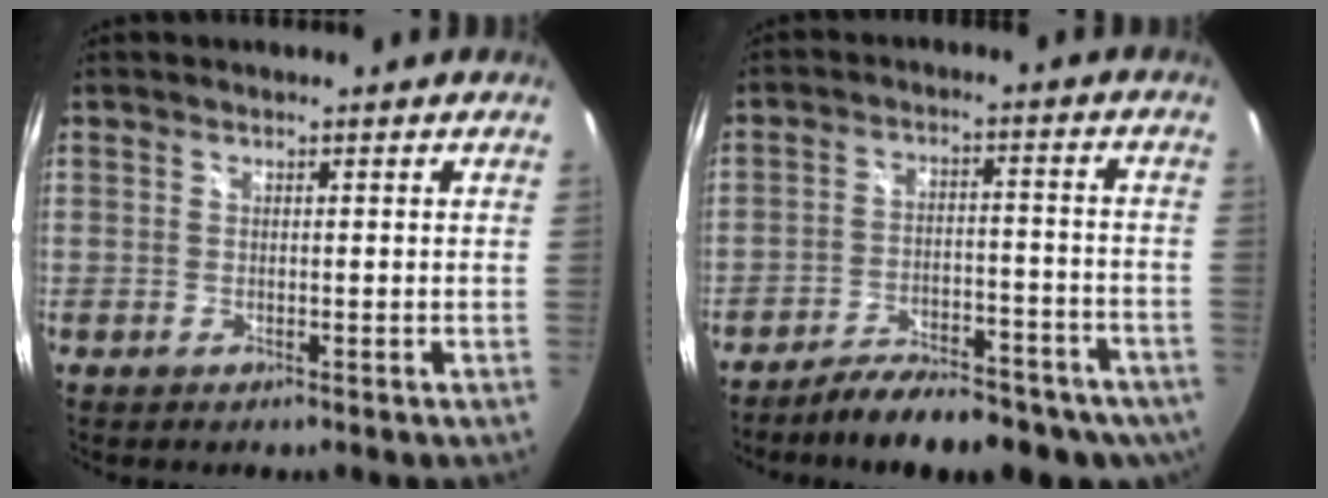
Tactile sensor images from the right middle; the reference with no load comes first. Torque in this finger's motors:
{"motor_torque": [1.00, -1.13, 0.13, 0.06]}